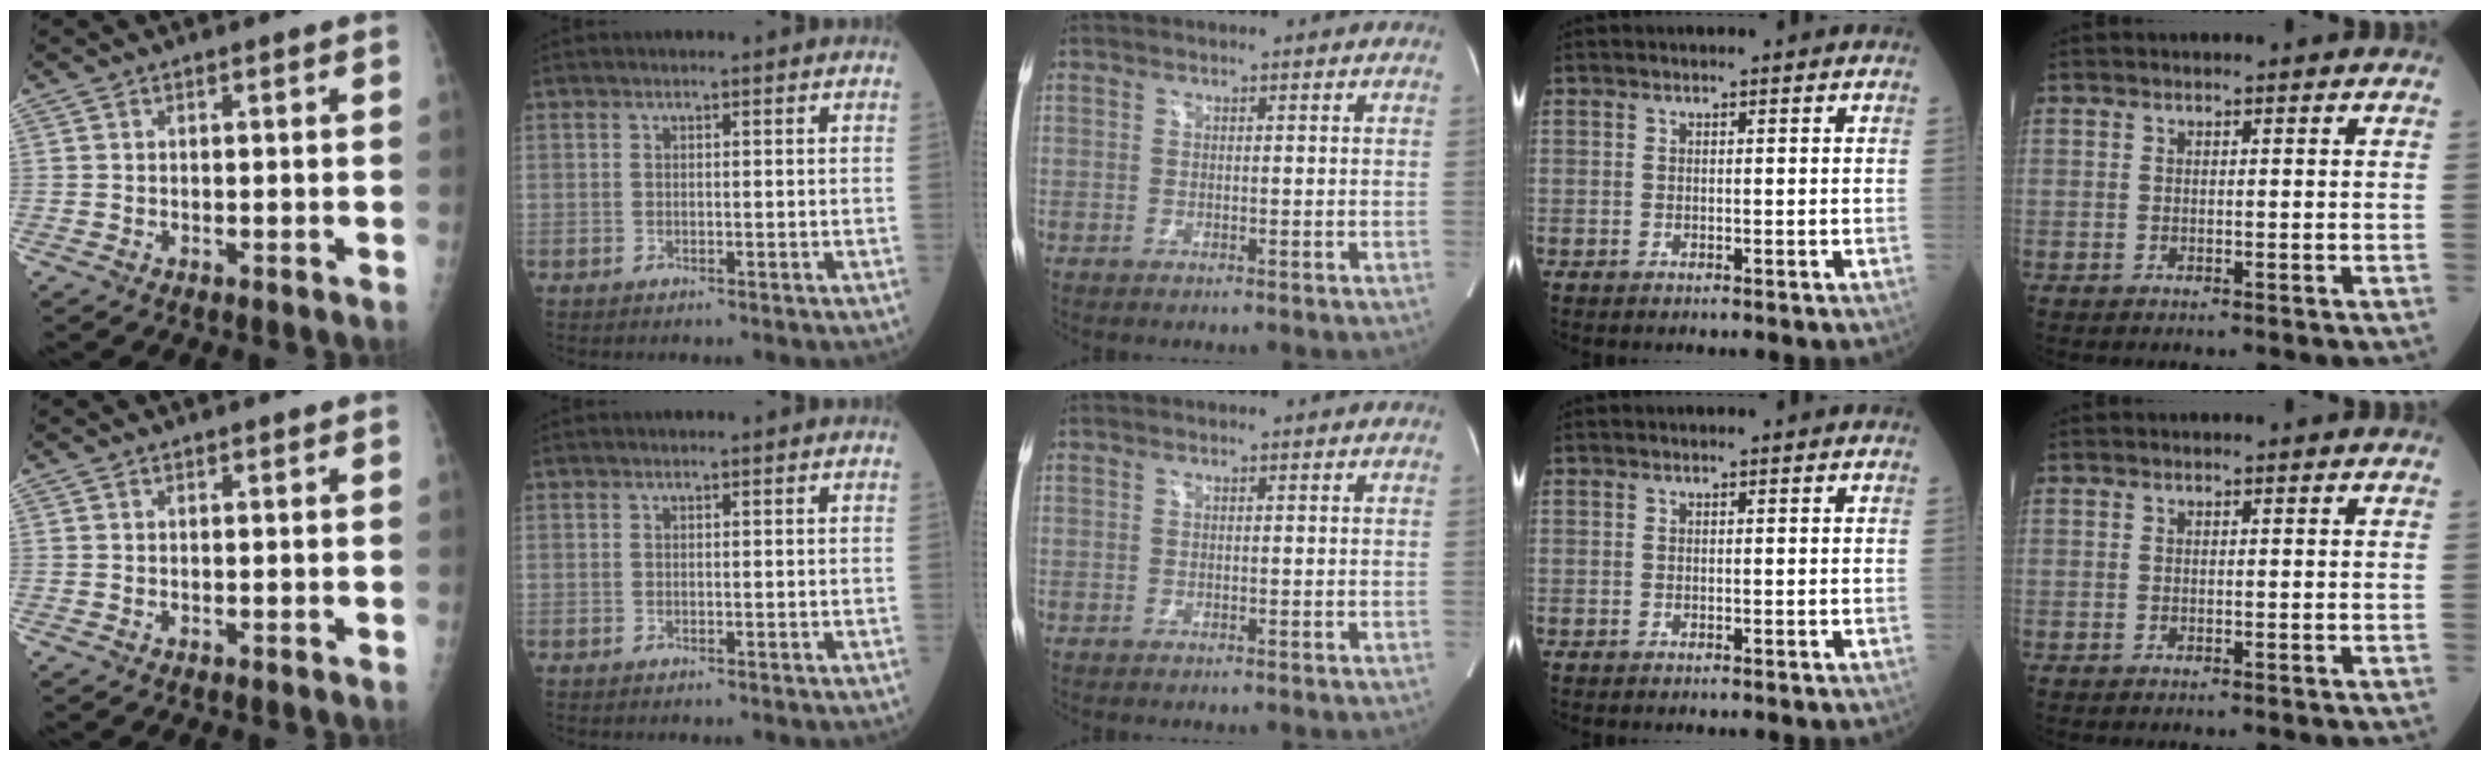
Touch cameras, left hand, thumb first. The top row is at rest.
{}